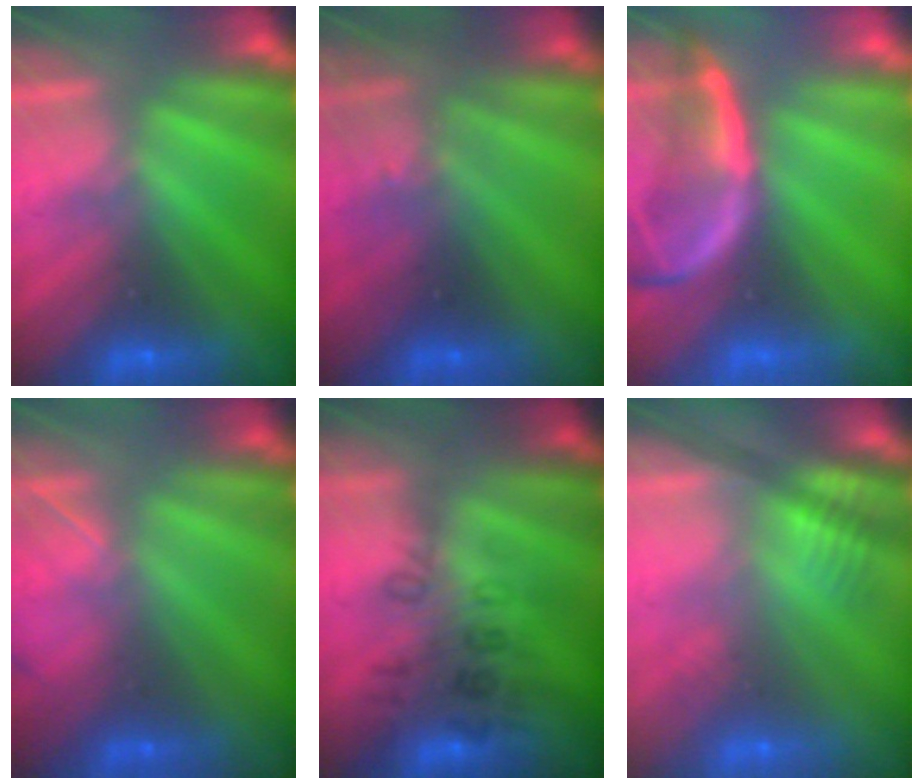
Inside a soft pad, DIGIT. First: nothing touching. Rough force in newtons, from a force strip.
{"total": 2.8}
{"total": 2.1}
{"total": 1.3}
{"total": 2.8}
{"total": 2.5}